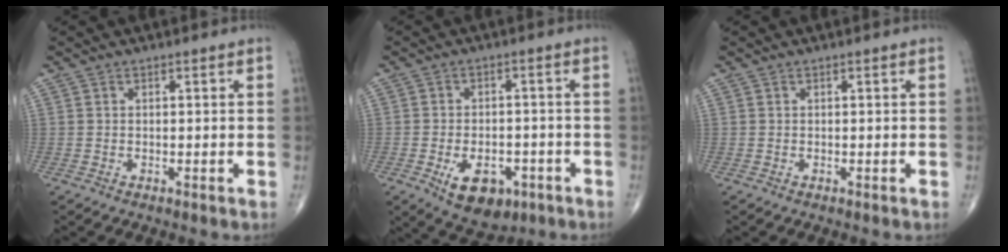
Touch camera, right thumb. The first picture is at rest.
{"total": 8.8, "force": [-3.6, 5.4, 6.0], "torque": [-0.076, 0.009, -0.042]}
{"total": 0.0}